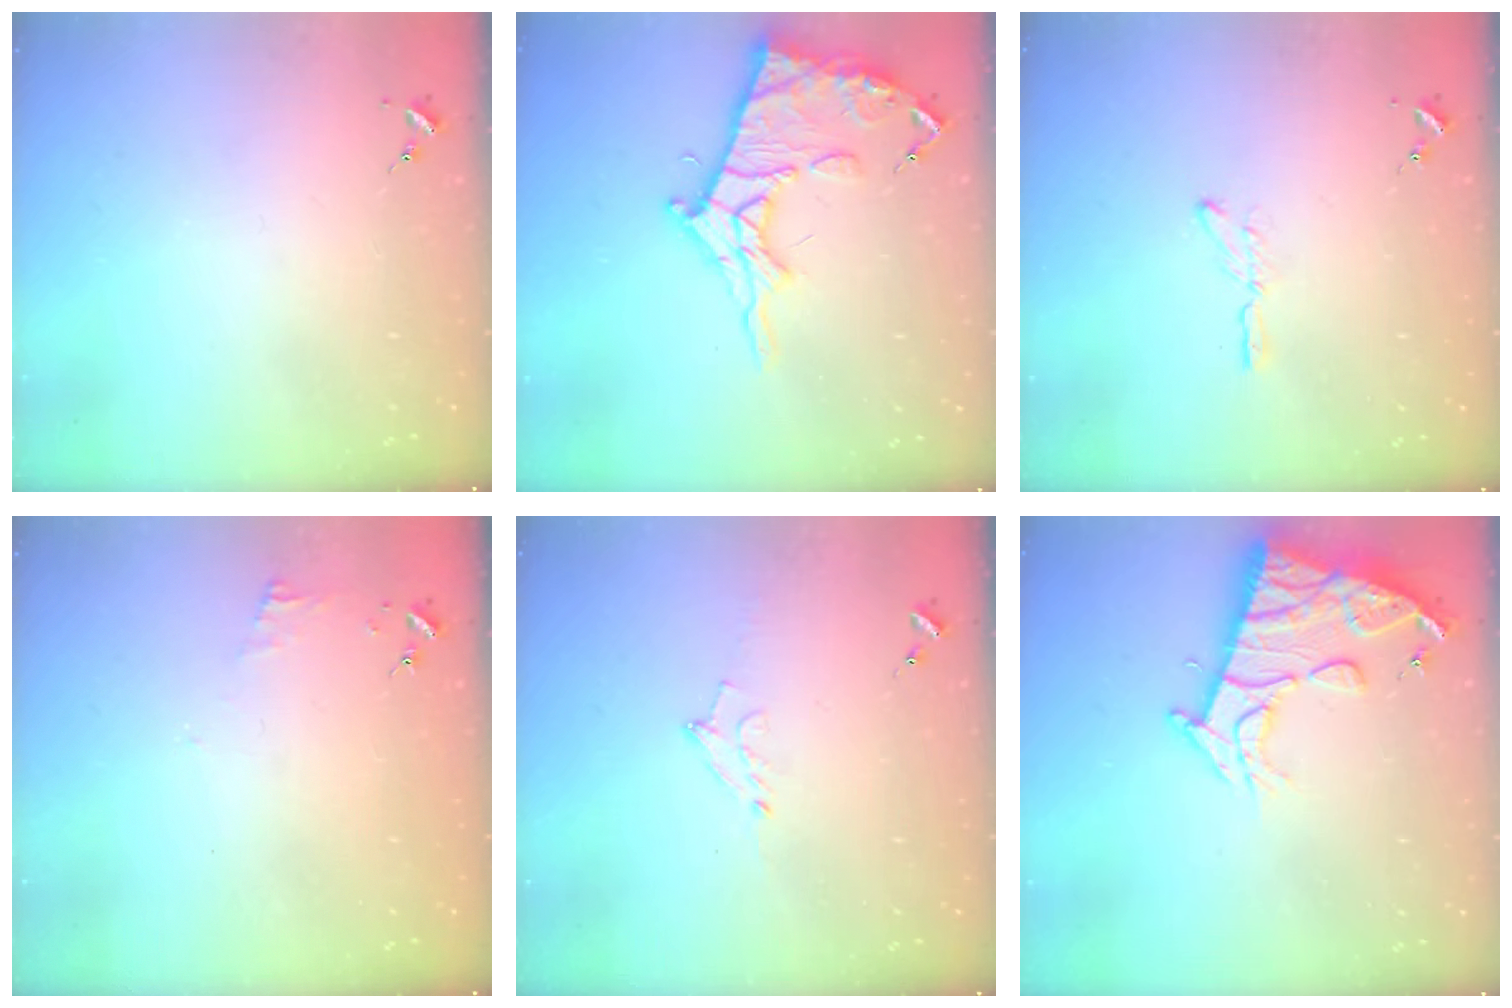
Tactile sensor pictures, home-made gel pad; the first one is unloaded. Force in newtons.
{"total": 16.1, "press": 16.0, "slide": 1.7}
{"total": 2.9, "press": 2.9, "slide": 0.3}
{"total": 3.9, "press": 3.8, "slide": 0.4}
{"total": 6.2, "press": 6.1, "slide": 0.9}
{"total": 15.1, "press": 15.0, "slide": 1.5}